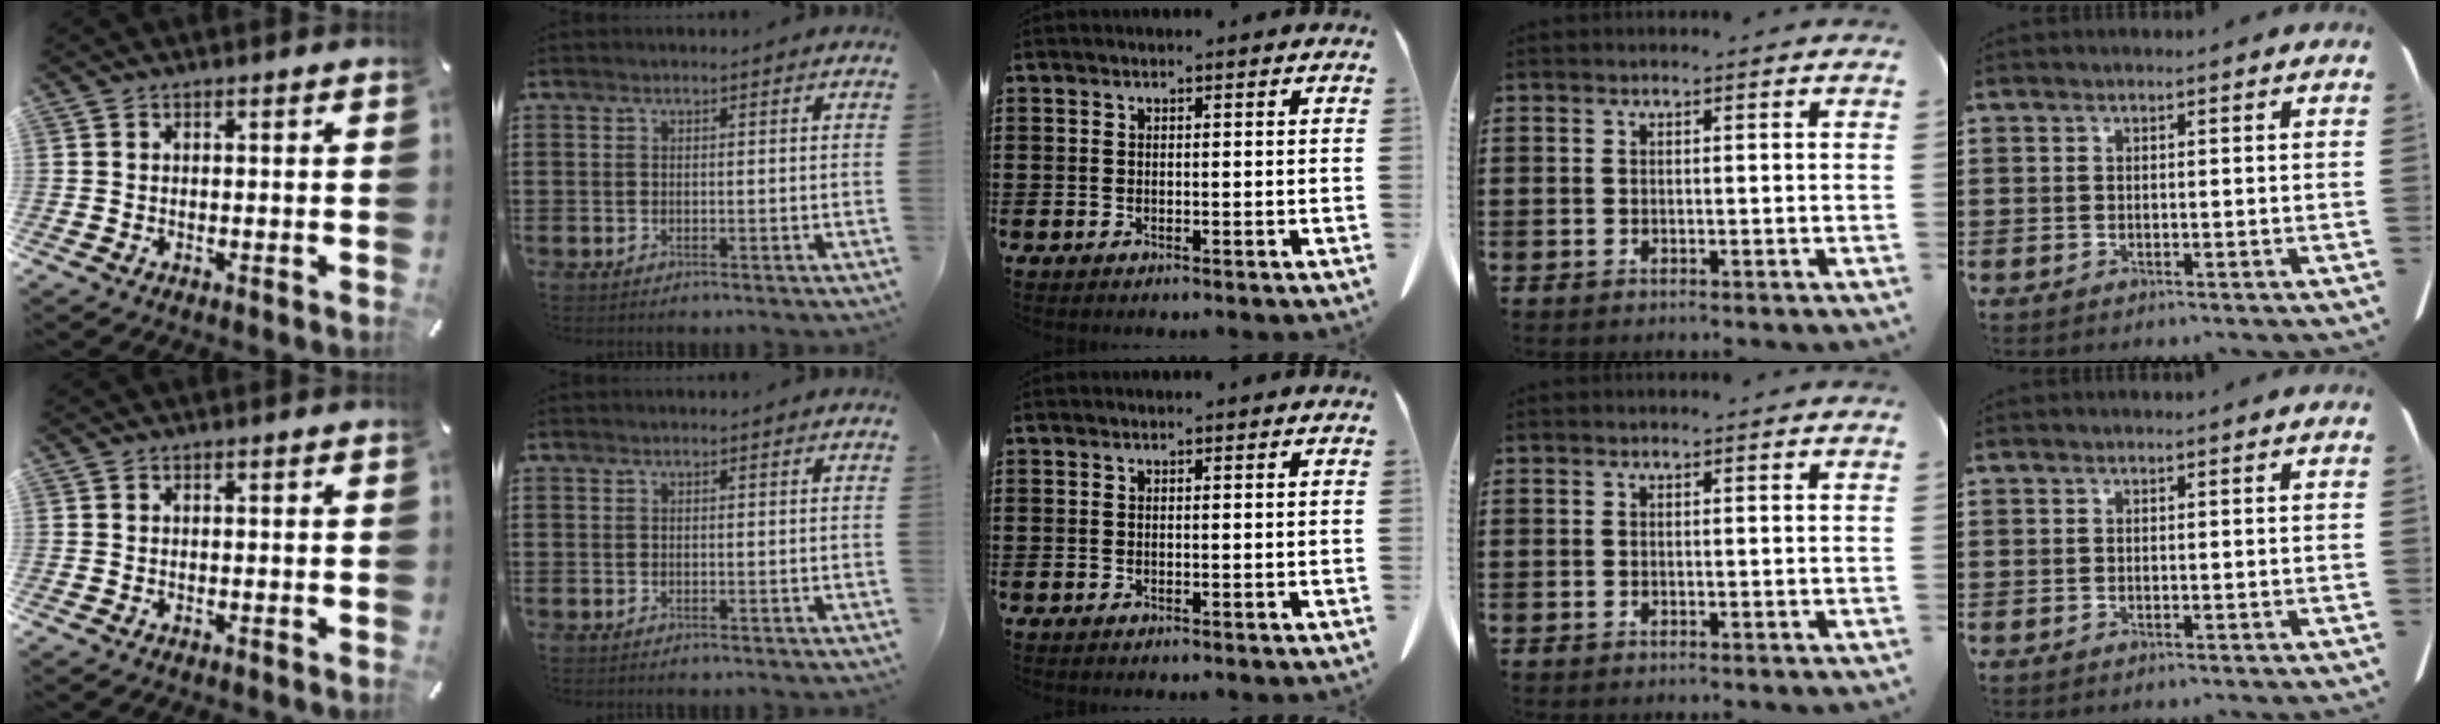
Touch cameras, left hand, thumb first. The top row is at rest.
{}